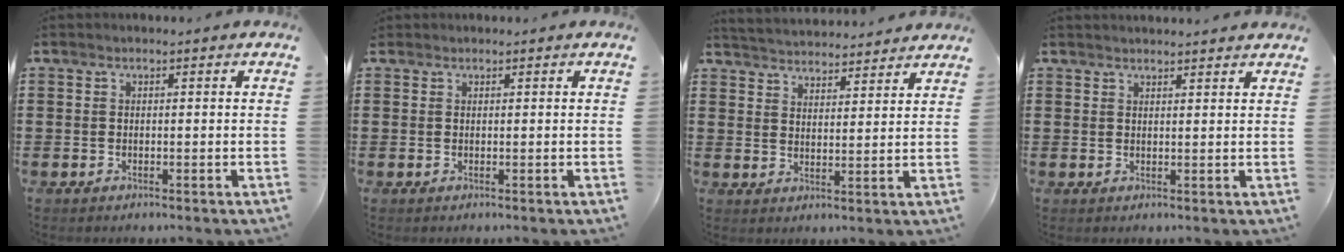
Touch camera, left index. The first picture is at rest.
{"total": 0.5, "force": [0.4, 0.3, 0.1], "torque": [-0.003, 0.003, 0.007]}
{"total": 3.7, "force": [3.7, 0.1, -0.1], "torque": [-0.013, -0.021, 0.065]}
{"total": 1.6, "force": [1.6, -0.1, 0.2], "torque": [-0.007, 0.000, 0.032]}